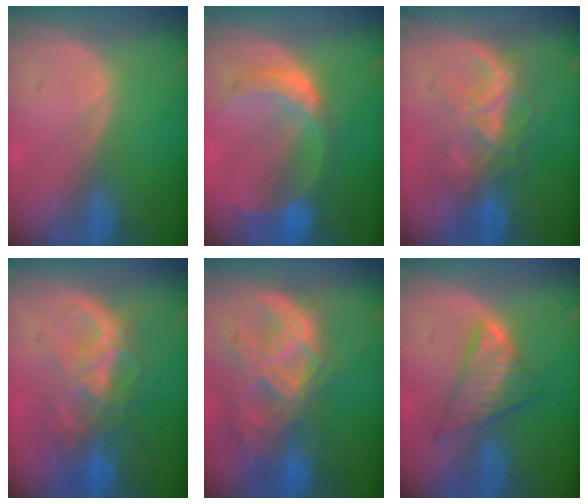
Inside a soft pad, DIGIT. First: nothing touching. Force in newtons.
{"total": 7.5, "press": 6.6, "slide": 3.7}
{"total": 6.4, "press": 6.3, "slide": 0.7}
{"total": 8.1, "press": 7.6, "slide": 2.7}
{"total": 11.4, "press": 9.7, "slide": 6.1}
{"total": 5.9, "press": 5.9, "slide": 0.1}